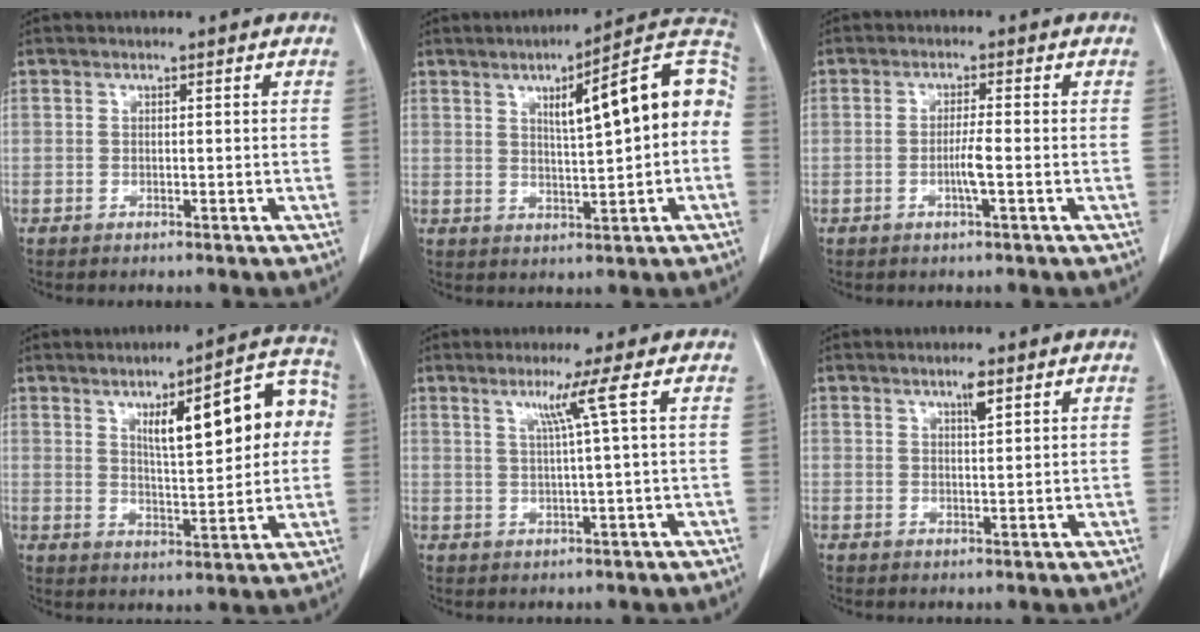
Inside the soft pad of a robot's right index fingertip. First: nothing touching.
{"total": 13.9, "force": [2.0, 2.2, 13.6], "torque": [-0.182, 0.039, 0.025]}
{"total": 2.6, "force": [-0.7, 0.0, 2.5], "torque": [-0.050, -0.002, -0.013]}
{"total": 14.1, "force": [3.5, 3.5, 13.2], "torque": [-0.173, 0.030, 0.050]}
{"total": 4.2, "force": [1.6, -1.7, 3.5], "torque": [-0.070, -0.007, 0.035]}
{"total": 2.3, "force": [1.4, 0.3, 1.8], "torque": [-0.034, 0.000, 0.024]}